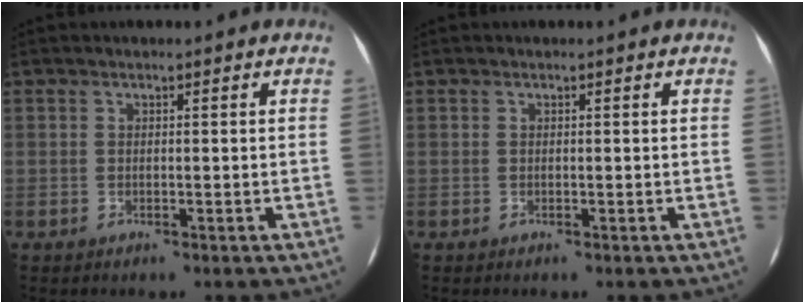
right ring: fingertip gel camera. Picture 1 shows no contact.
{"total": 0.0}